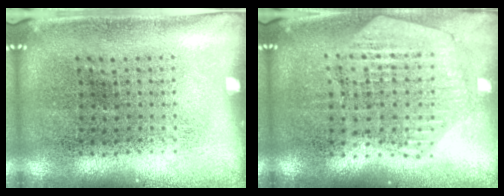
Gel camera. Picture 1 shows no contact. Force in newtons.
{"total": 1.2, "press": 1.1, "slide": 0.2}